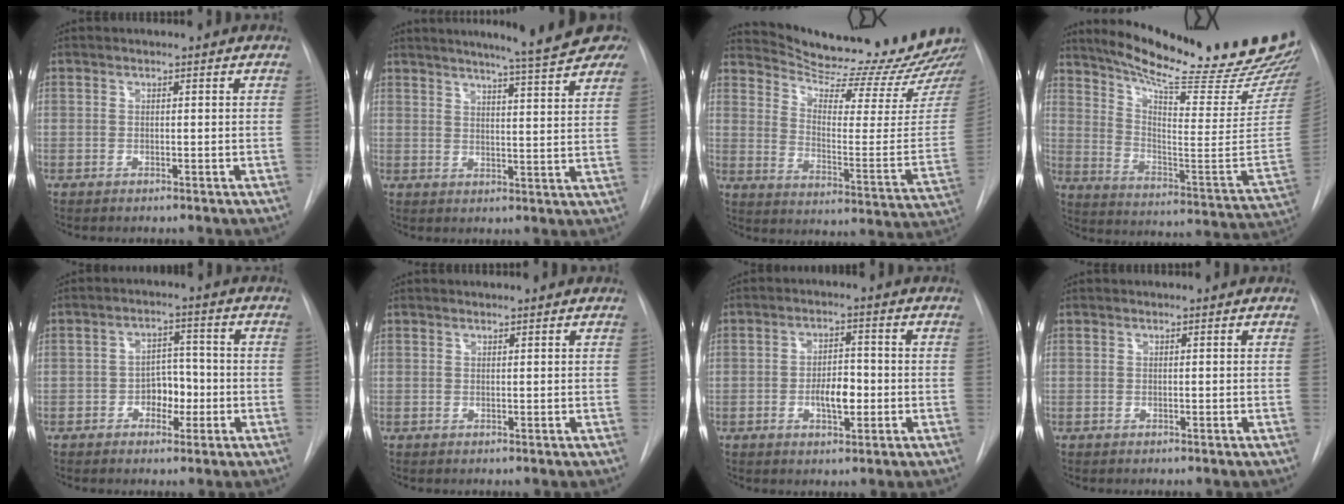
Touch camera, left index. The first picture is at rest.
{"total": 18.1, "force": [15.0, 1.1, 10.0], "torque": [-0.142, -0.011, 0.177]}
{"total": 23.3, "force": [22.3, 1.5, 6.7], "torque": [-0.101, -0.105, 0.296]}
{"total": 29.4, "force": [25.2, 2.6, 14.9], "torque": [-0.232, -0.107, 0.336]}
{"total": 4.7, "force": [-1.5, 3.1, 3.2], "torque": [-0.042, 0.012, -0.025]}
{"total": 0.9, "force": [0.9, 0.0, 0.2], "torque": [-0.007, 0.011, 0.016]}
{"total": 5.0, "force": [-1.2, 2.1, 4.4], "torque": [-0.072, 0.005, -0.018]}
{"total": 0.0}